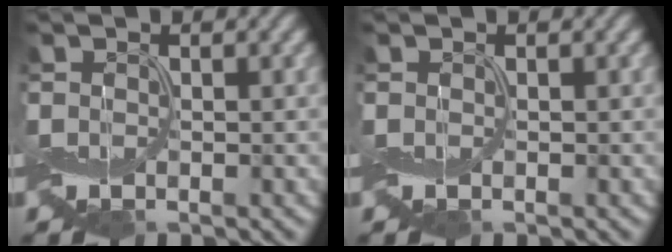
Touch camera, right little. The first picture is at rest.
{"total": 0.0}